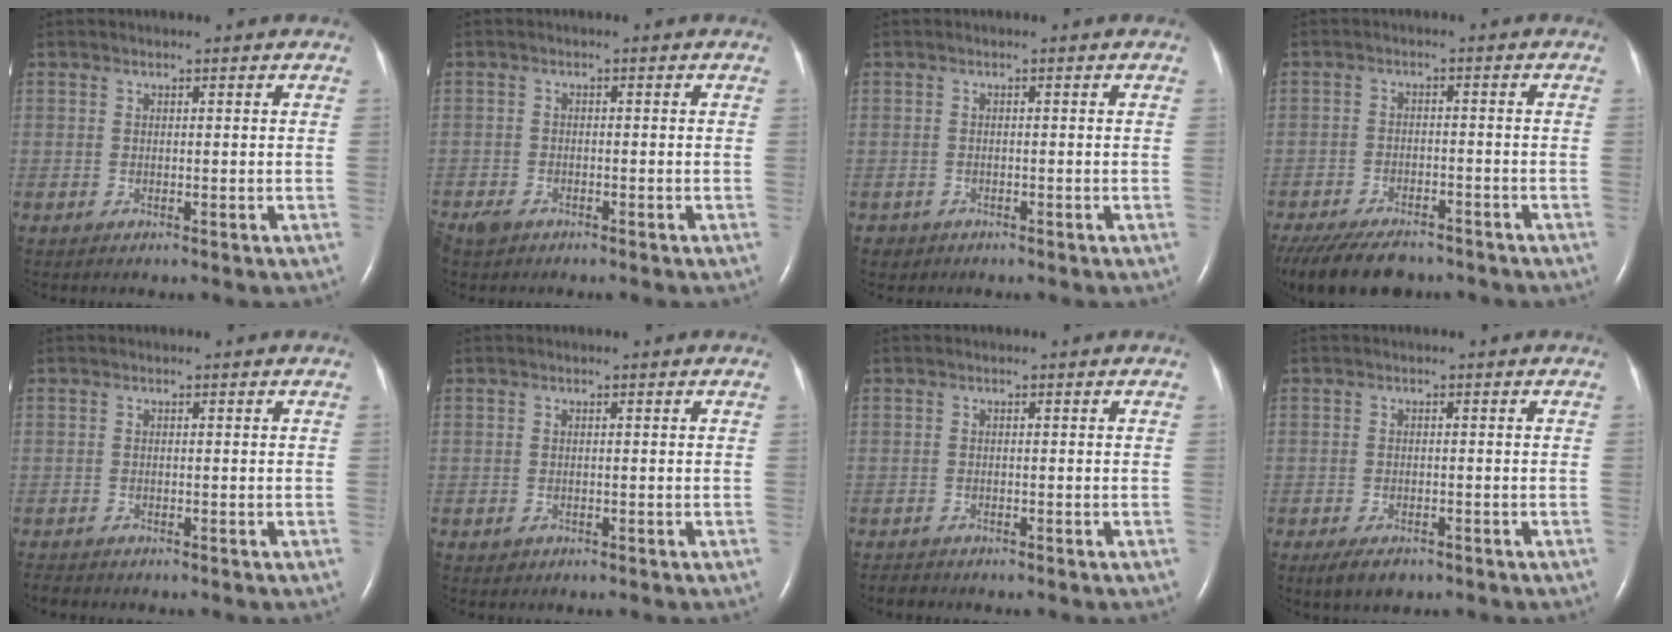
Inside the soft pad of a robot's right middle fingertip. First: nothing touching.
{"total": 2.9, "force": [-2.2, 1.6, 1.1], "torque": [-0.026, -0.002, -0.035]}
{"total": 1.3, "force": [-0.8, 1.0, -0.1], "torque": [-0.004, 0.004, -0.012]}
{"total": 14.2, "force": [-11.4, 5.5, 6.5], "torque": [-0.156, -0.021, -0.168]}
{"total": 1.4, "force": [-1.3, 0.4, 0.3], "torque": [-0.008, -0.004, -0.019]}
{"total": 0.7, "force": [-0.3, 0.5, 0.2], "torque": [-0.006, 0.001, -0.003]}
{"total": 1.2, "force": [-1.2, 0.4, -0.1], "torque": [-0.004, -0.003, -0.018]}
{"total": 3.6, "force": [-2.4, 1.7, 2.0], "torque": [-0.040, -0.006, -0.033]}